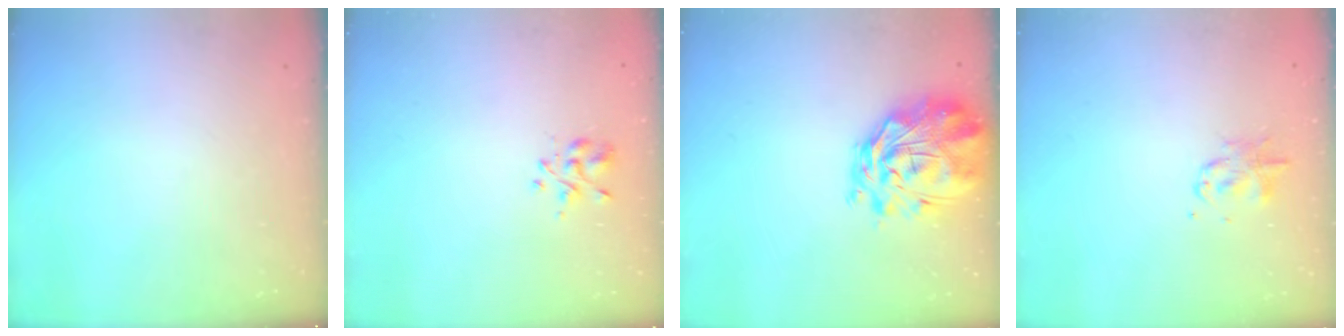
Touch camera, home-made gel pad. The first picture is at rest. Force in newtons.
{"total": 2.4, "press": 2.1, "slide": 1.2}
{"total": 3.8, "press": 3.4, "slide": 1.8}
{"total": 2.4, "press": 2.4, "slide": 0.3}